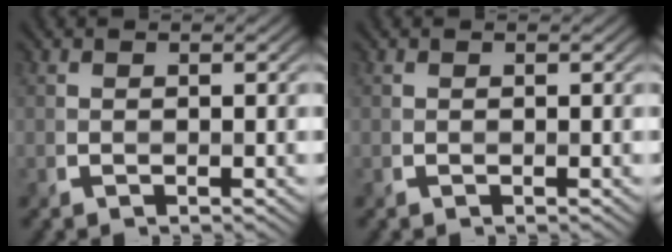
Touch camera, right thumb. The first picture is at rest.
{"total": 0.0}